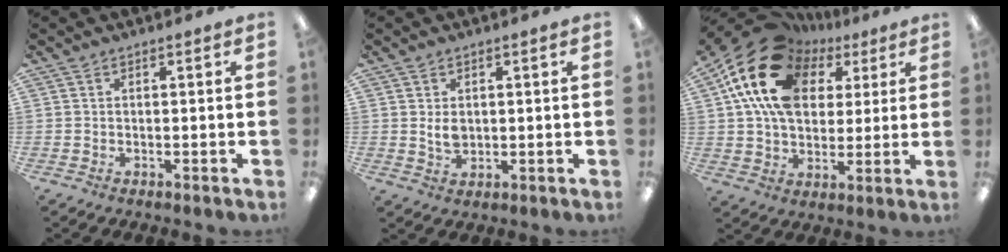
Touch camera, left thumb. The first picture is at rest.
{"total": 3.7, "force": [0.7, 2.6, 2.4], "torque": [-0.049, -0.001, 0.008]}
{"total": 20.4, "force": [8.4, 14.7, 11.5], "torque": [-0.221, -0.028, 0.150]}